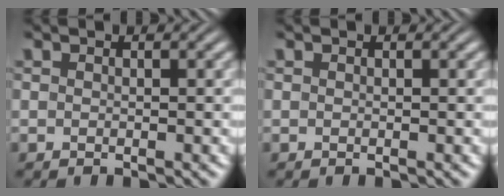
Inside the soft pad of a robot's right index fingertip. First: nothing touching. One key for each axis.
{"total": 0.0}